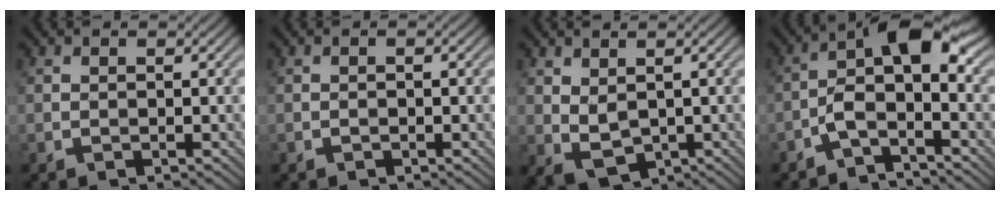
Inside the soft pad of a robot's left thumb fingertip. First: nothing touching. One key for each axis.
{"total": 0.5, "fx": -0.3, "fy": 0.1, "fz": 0.4, "tx": -0.008, "ty": 0.001, "tz": -0.005}
{"total": 3.1, "fx": 0.8, "fy": 1.8, "fz": 2.4, "tx": -0.060, "ty": -0.007, "tz": 0.022}
{"total": 6.3, "fx": -2.2, "fy": 2.2, "fz": 5.5, "tx": -0.096, "ty": 0.018, "tz": -0.051}